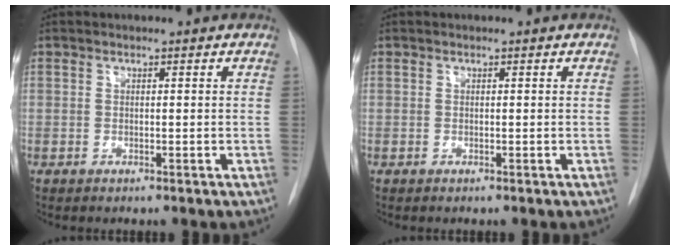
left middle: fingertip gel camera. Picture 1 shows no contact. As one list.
[{"total": 0.0}]